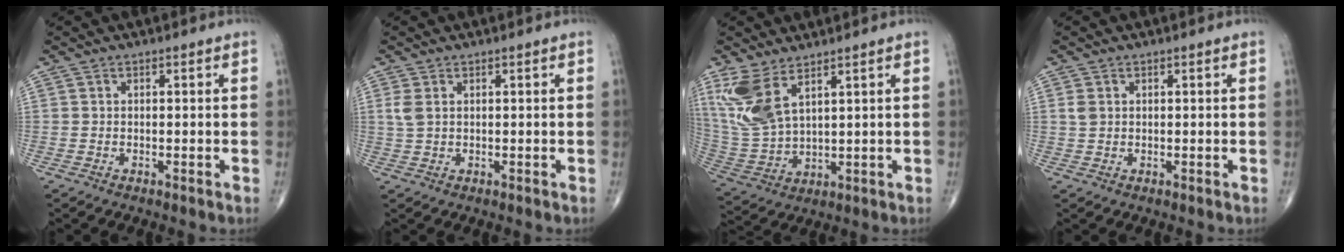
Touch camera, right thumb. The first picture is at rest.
{"total": 2.4, "force": [0.7, 1.4, 1.8], "torque": [-0.048, 0.006, 0.019]}
{"total": 10.7, "force": [6.0, 4.4, 7.6], "torque": [-0.175, -0.024, 0.143]}
{"total": 1.6, "force": [0.4, 1.2, 0.9], "torque": [-0.020, 0.002, 0.012]}